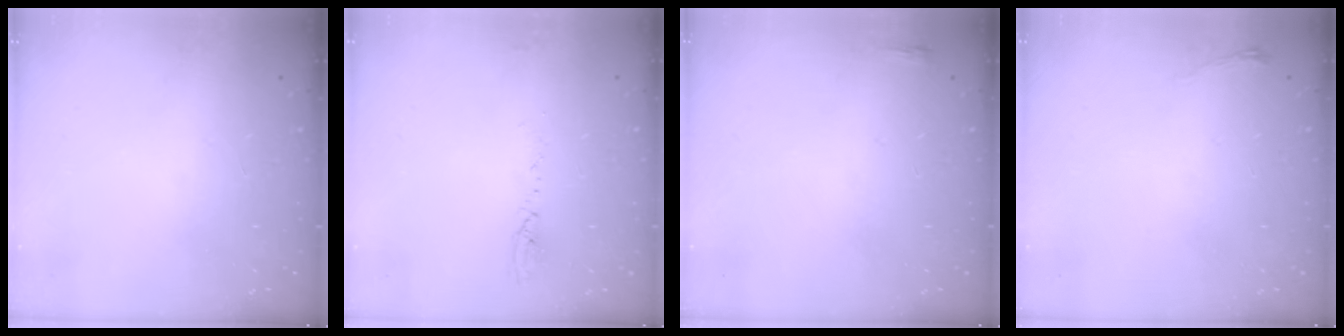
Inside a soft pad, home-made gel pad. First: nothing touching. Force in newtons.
{"total": 3.9, "press": 3.8, "slide": 1.2}
{"total": 2.0, "press": 2.0, "slide": 0.5}
{"total": 3.1, "press": 3.0, "slide": 0.9}